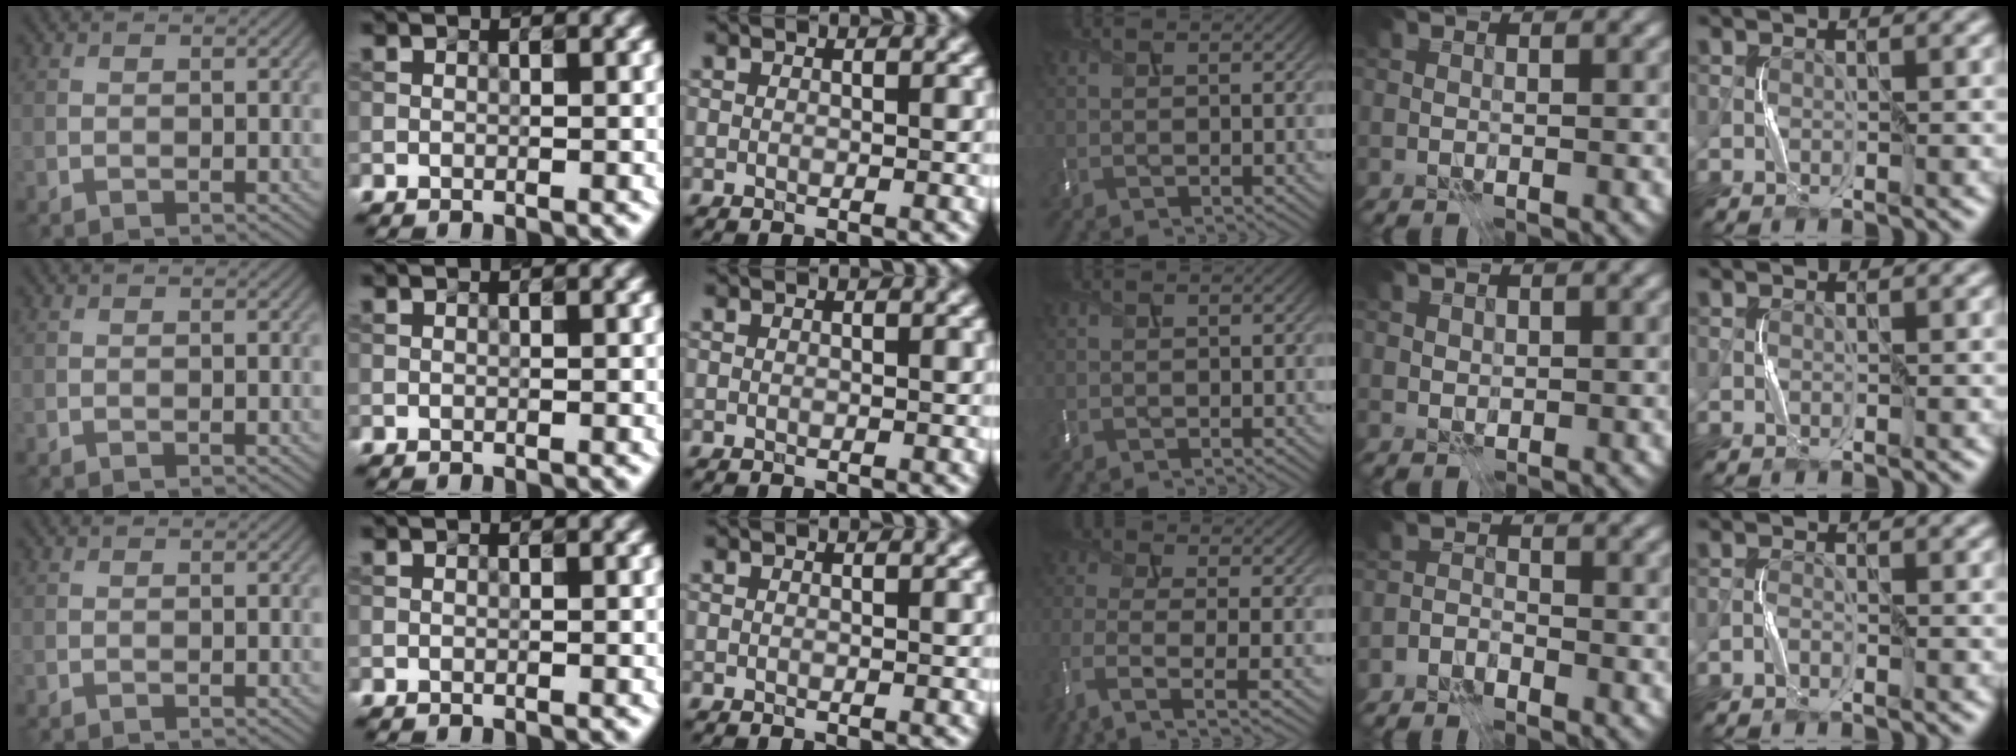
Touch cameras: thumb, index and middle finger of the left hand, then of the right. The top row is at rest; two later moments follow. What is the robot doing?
{"motion": "press", "object": "memory foam"}